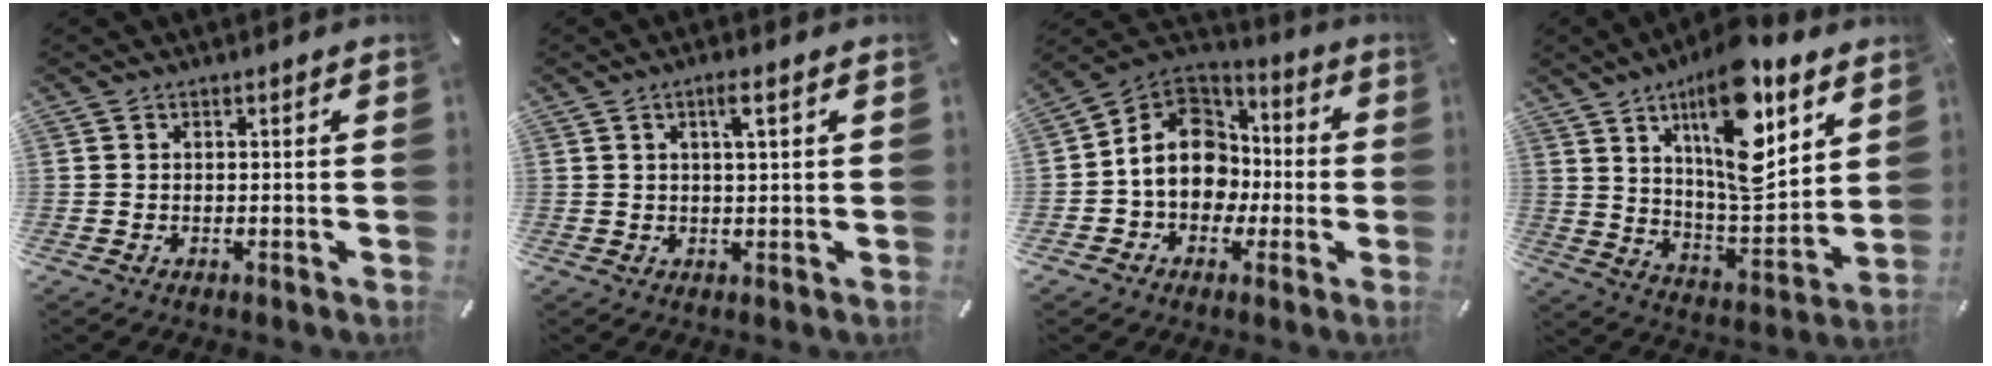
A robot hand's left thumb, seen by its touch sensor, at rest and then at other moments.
{"total": 3.5, "force": [1.5, 0.5, 3.1], "torque": [-0.064, 0.002, 0.023]}
{"total": 14.5, "force": [-1.6, 12.3, 7.5], "torque": [-0.146, 0.019, -0.027]}
{"total": 19.9, "force": [11.1, 8.0, 14.5], "torque": [-0.242, -0.062, 0.177]}